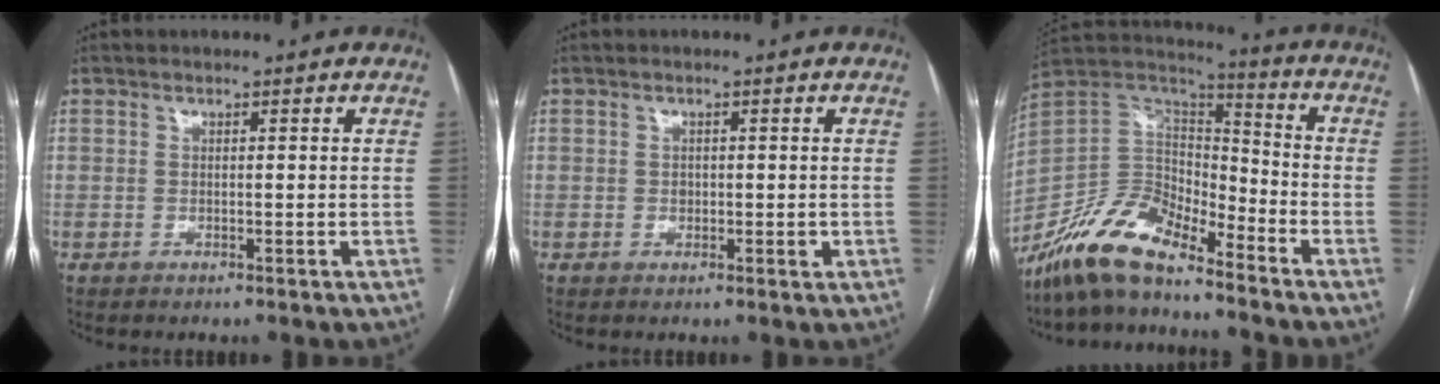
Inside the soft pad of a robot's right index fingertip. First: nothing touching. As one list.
[{"total": 1.5, "force": [-0.1, 1.1, 1.0], "torque": [-0.016, 0.000, 0.000]}, {"total": 13.4, "force": [-10.7, 4.3, 6.7], "torque": [-0.127, 0.025, -0.204]}]